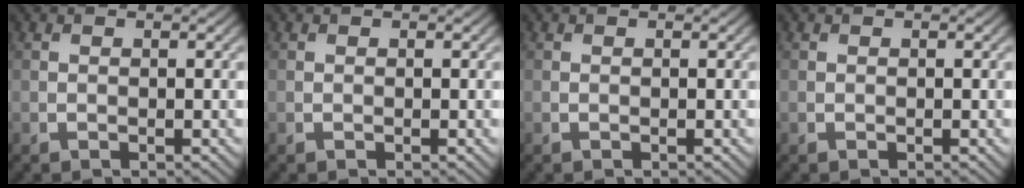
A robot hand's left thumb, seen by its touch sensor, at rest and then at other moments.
{"total": 0.0}
{"total": 0.0}
{"total": 0.0}